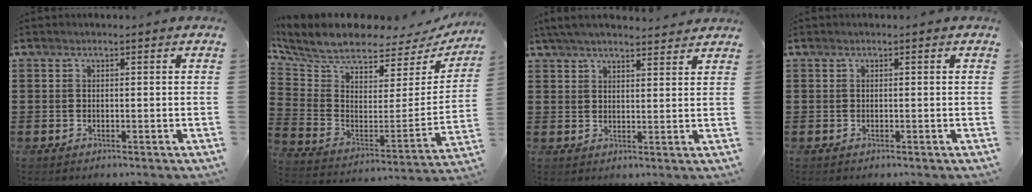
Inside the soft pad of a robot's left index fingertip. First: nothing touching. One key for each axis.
{"total": 6.9, "fx": 6.2, "fy": 1.6, "fz": 2.7, "tx": -0.087, "ty": -0.059, "tz": 0.106}
{"total": 4.7, "fx": 4.3, "fy": 0.5, "fz": 1.8, "tx": -0.047, "ty": -0.009, "tz": 0.081}
{"total": 0.0}